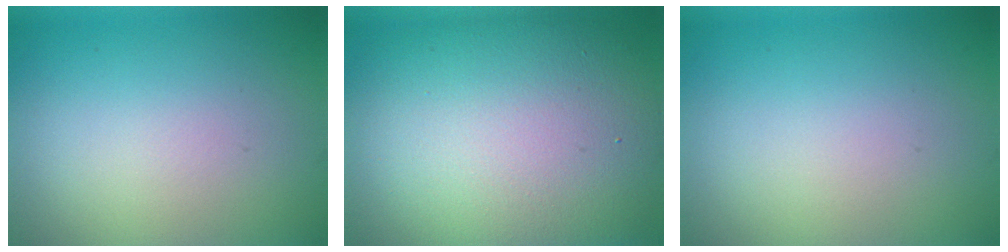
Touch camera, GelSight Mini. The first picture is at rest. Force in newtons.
{"total": 15.5, "press": 15.4, "slide": 0.4}
{"total": 0.0}